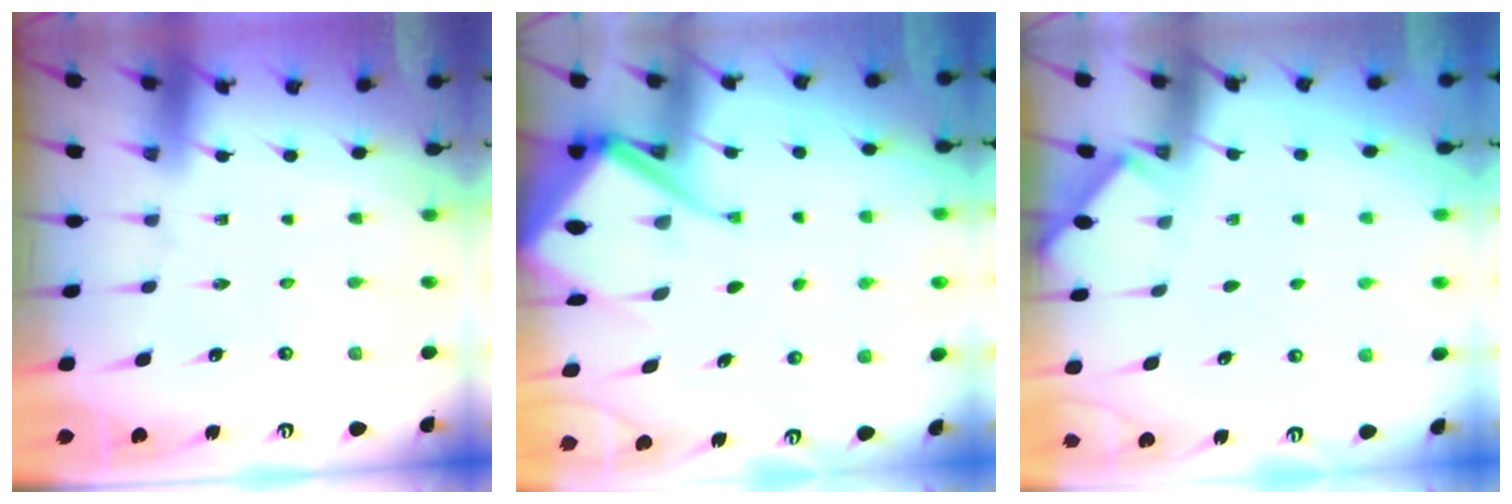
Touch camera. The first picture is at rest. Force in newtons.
{"total": 12.6, "press": 12.5, "slide": 1.4}
{"total": 2.8, "press": 2.7, "slide": 0.4}